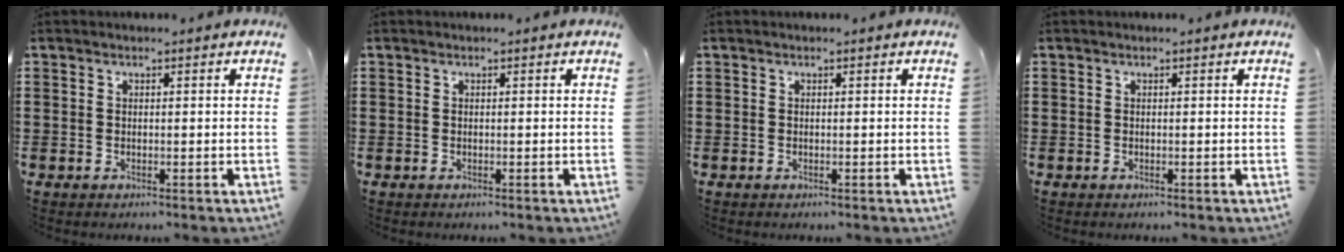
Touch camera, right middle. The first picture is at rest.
{"total": 0.0}
{"total": 0.0}
{"total": 0.0}